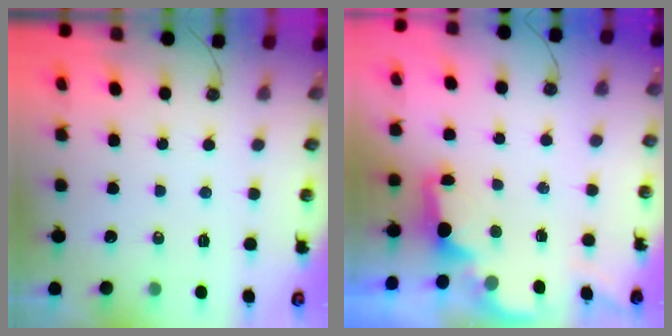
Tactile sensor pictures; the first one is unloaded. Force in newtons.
{"total": 2.1, "press": 1.9, "slide": 0.8}